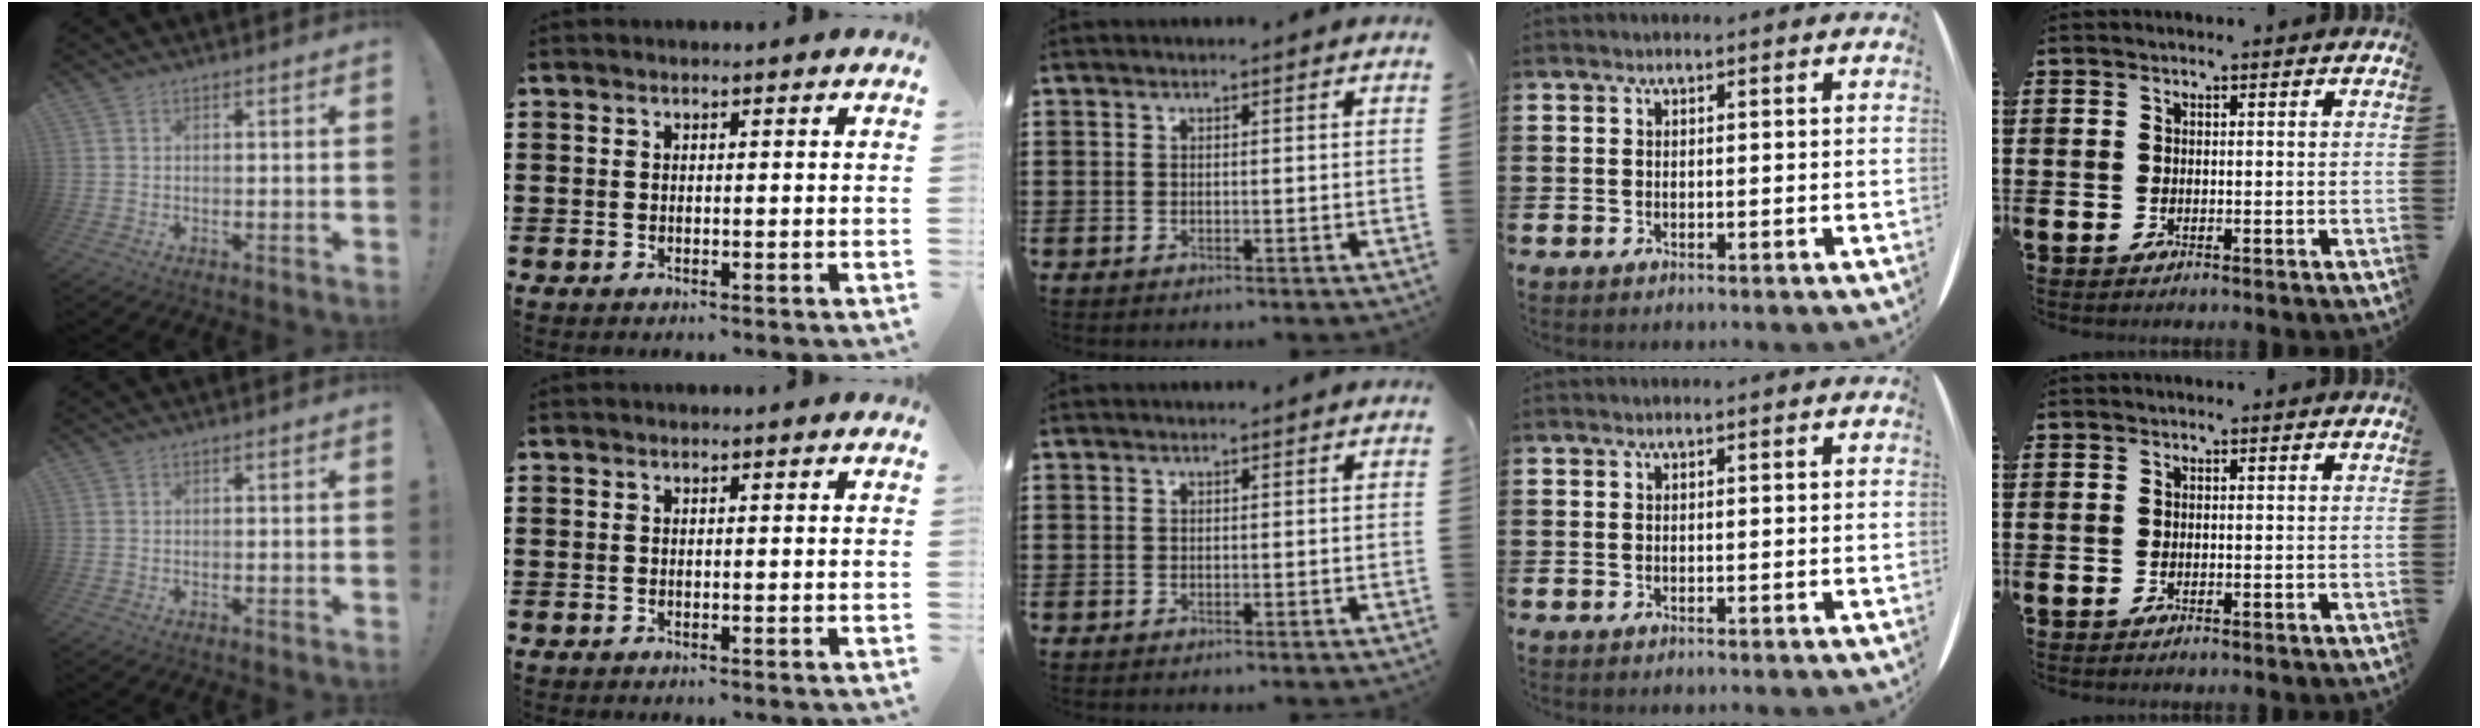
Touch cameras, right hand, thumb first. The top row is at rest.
{}